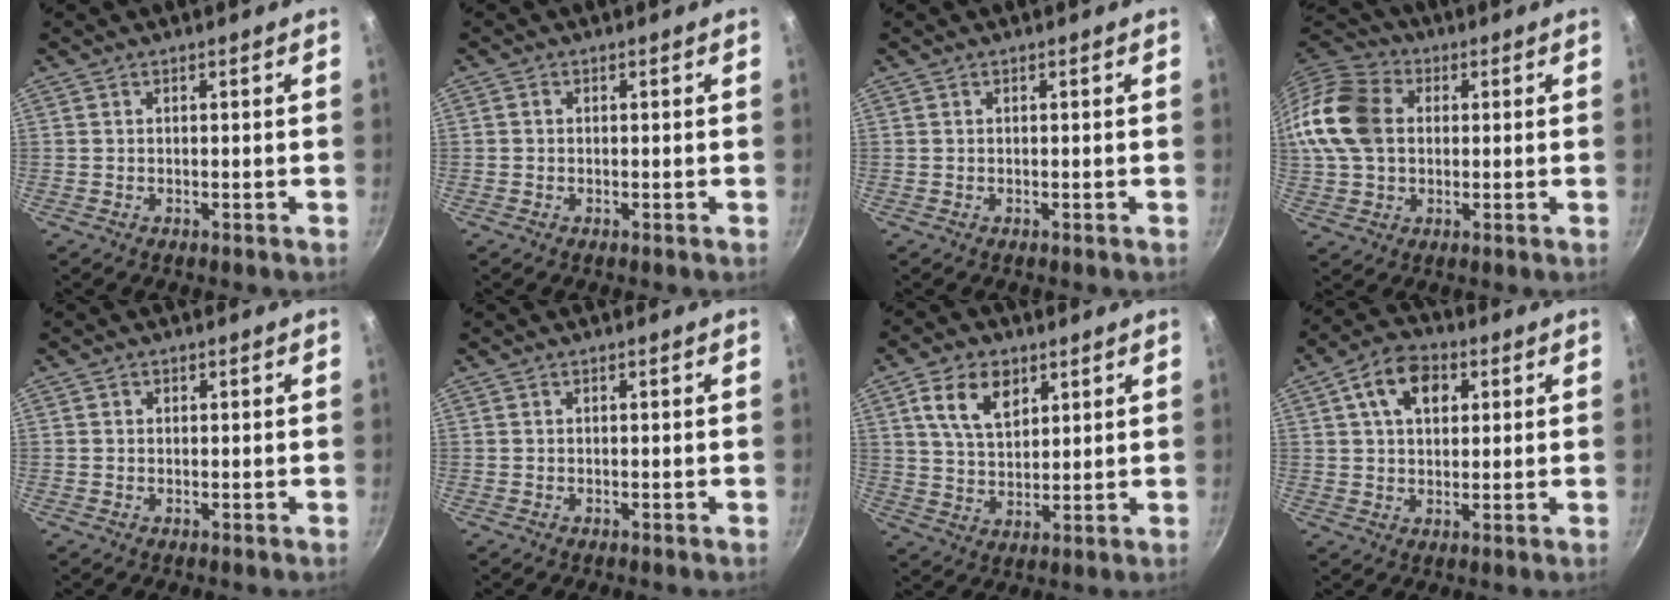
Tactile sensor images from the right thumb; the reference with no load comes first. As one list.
[{"total": 0.6, "force": [-0.1, 0.6, 0.2], "torque": [-0.003, 0.003, -0.004]}, {"total": 0.0}, {"total": 15.2, "force": [1.7, 11.5, 9.8], "torque": [-0.182, 0.020, 0.018]}, {"total": 0.7, "force": [0.2, 0.7, 0.2], "torque": [0.001, 0.001, 0.001]}, {"total": 0.0}, {"total": 9.6, "force": [4.4, 5.9, 6.3], "torque": [-0.092, -0.014, 0.081]}, {"total": 9.7, "force": [3.3, 6.4, 6.5], "torque": [-0.088, 0.004, 0.044]}]